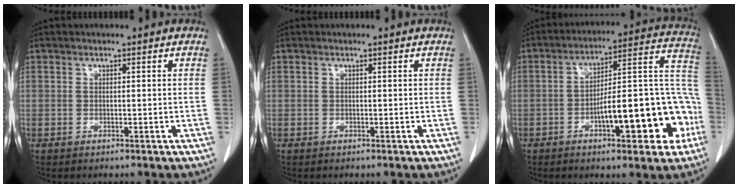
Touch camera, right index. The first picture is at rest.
{"total": 0.0}
{"total": 18.5, "force": [-6.4, 4.7, 16.8], "torque": [-0.202, 0.044, -0.082]}